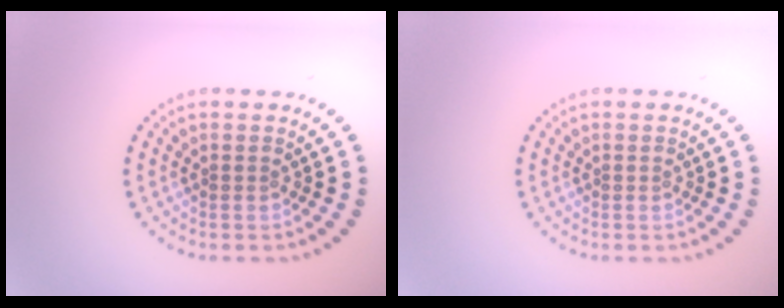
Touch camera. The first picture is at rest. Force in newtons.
{"total": 0.0}